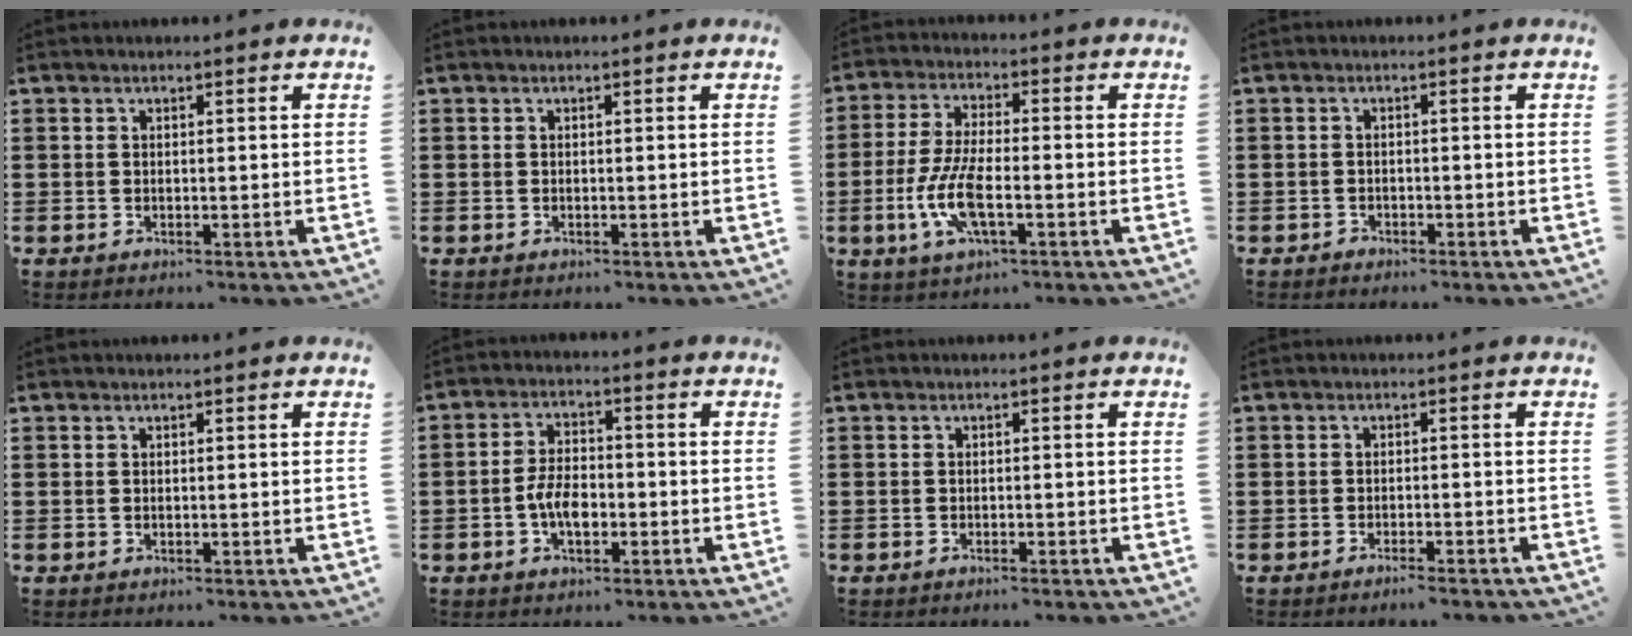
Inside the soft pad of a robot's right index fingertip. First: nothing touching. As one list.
[{"total": 0.0}, {"total": 8.3, "force": [-2.7, 2.6, 7.4], "torque": [-0.169, -0.015, -0.055]}, {"total": 1.0, "force": [-0.9, 0.3, -0.1], "torque": [0.000, 0.004, -0.021]}, {"total": 0.0}, {"total": 5.2, "force": [-1.7, 2.7, 4.1], "torque": [-0.090, 0.002, -0.035]}, {"total": 0.7, "force": [-0.7, 0.0, 0.1], "torque": [-0.004, -0.001, -0.014]}, {"total": 1.6, "force": [-1.5, 0.0, 0.7], "torque": [-0.013, 0.000, -0.027]}]